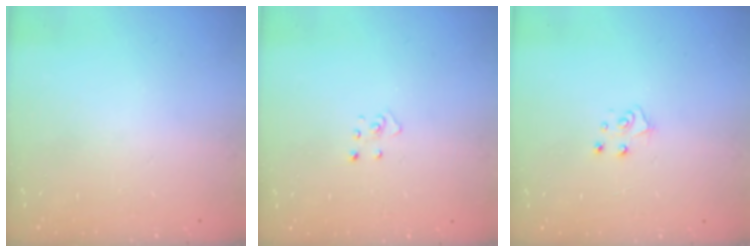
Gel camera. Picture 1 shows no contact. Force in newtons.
{"total": 2.9, "press": 2.9, "slide": 0.2}
{"total": 5.1, "press": 5.1, "slide": 0.5}